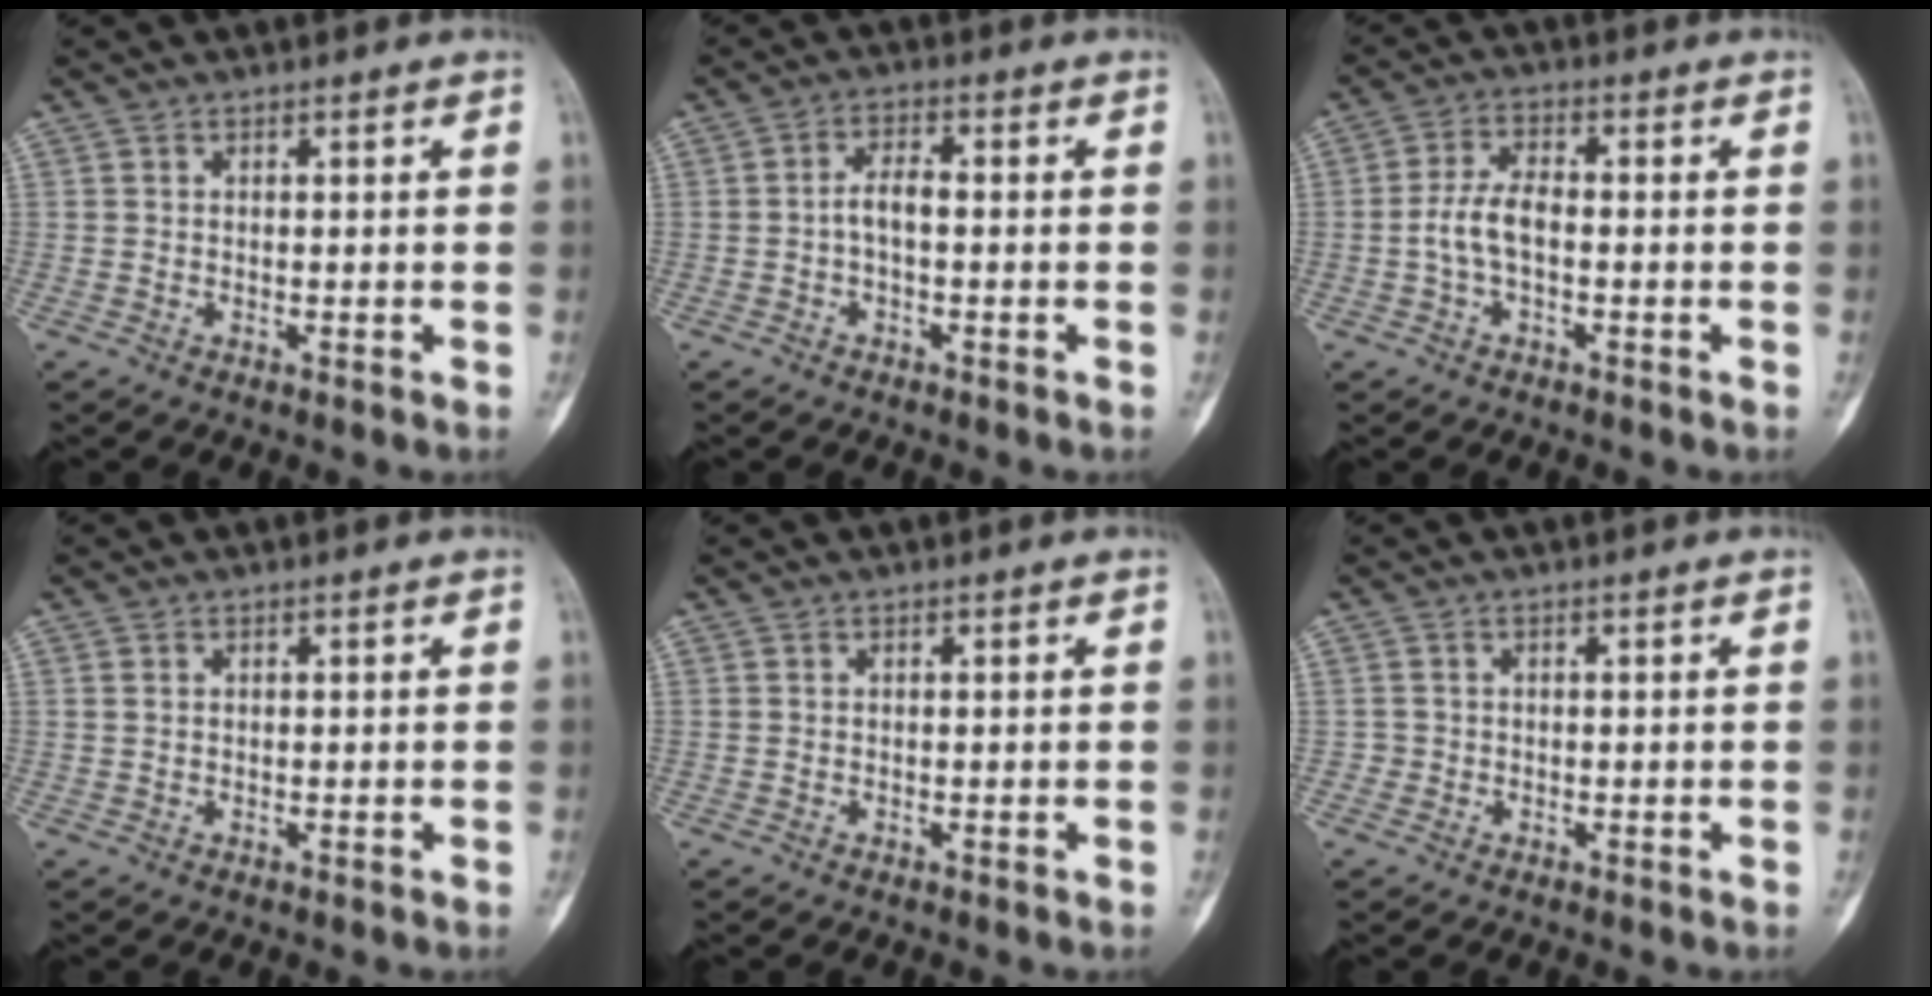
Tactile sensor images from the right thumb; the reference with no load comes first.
{"total": 3.3, "force": [-0.6, 1.5, 2.9], "torque": [-0.051, 0.018, -0.015]}
{"total": 5.6, "force": [-1.0, 2.7, 4.7], "torque": [-0.098, 0.020, -0.024]}
{"total": 0.6, "force": [0.3, 0.4, 0.3], "torque": [-0.004, 0.003, 0.007]}
{"total": 0.0}
{"total": 0.9, "force": [-0.3, 0.9, -0.1], "torque": [0.004, 0.006, -0.007]}